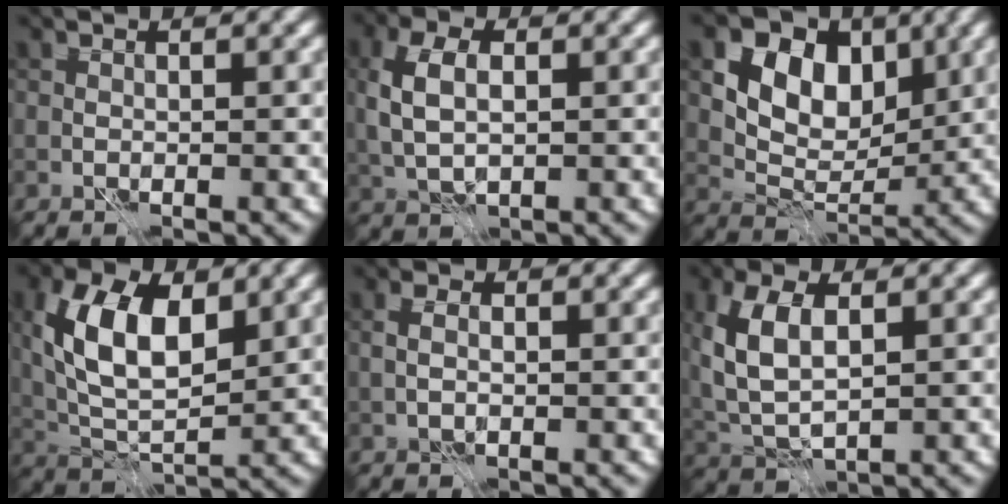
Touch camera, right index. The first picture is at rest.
{"total": 4.5, "force": [0.7, 2.7, 3.5], "torque": [-0.088, 0.005, 0.012]}
{"total": 9.2, "force": [3.9, 6.4, 5.3], "torque": [-0.089, 0.004, 0.061]}
{"total": 8.4, "force": [2.4, 4.5, 6.7], "torque": [-0.140, 0.007, 0.039]}
{"total": 1.4, "force": [0.0, 0.7, 1.1], "torque": [-0.029, 0.002, -0.003]}
{"total": 6.4, "force": [1.6, 3.4, 5.1], "torque": [-0.123, 0.009, 0.027]}